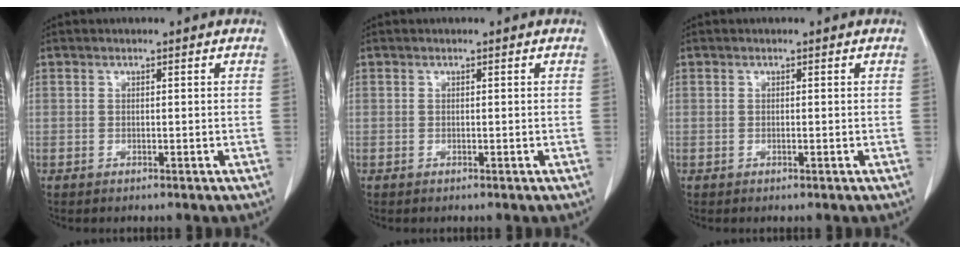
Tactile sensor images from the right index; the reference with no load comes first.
{"total": 0.0}
{"total": 0.0}